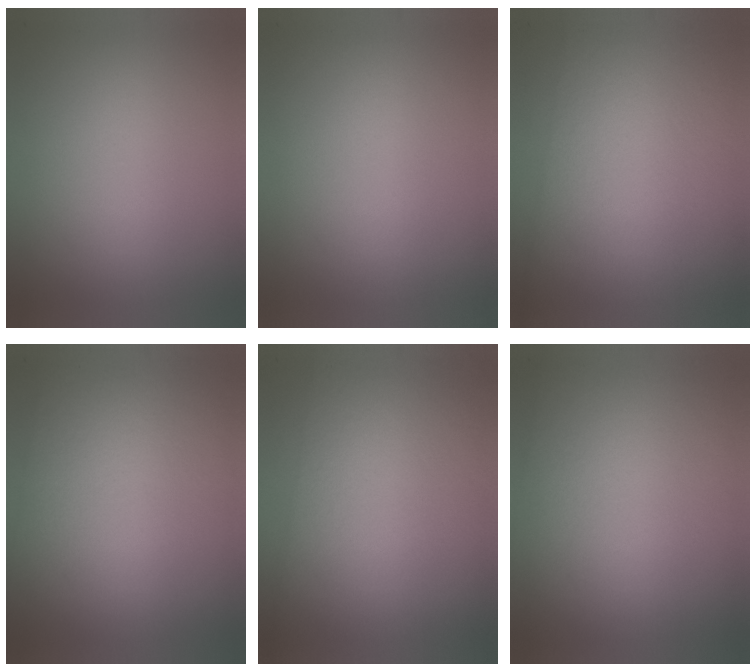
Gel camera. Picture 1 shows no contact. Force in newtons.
{"total": 0.0}
{"total": 2.8}
{"total": 2.8}
{"total": 2.8}
{"total": 2.6}